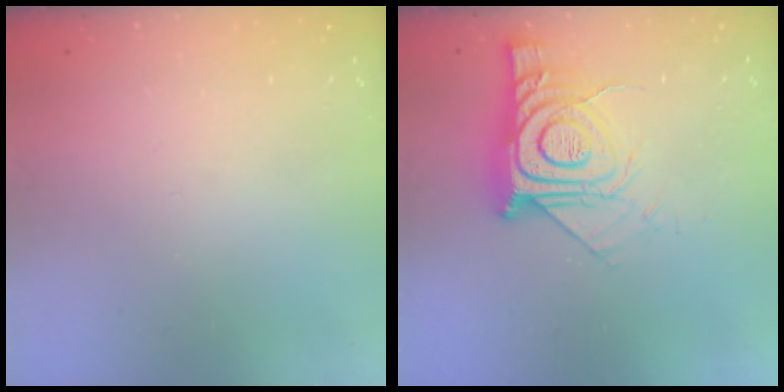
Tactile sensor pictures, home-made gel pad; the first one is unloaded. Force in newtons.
{"total": 15.3, "press": 15.2, "slide": 1.1}